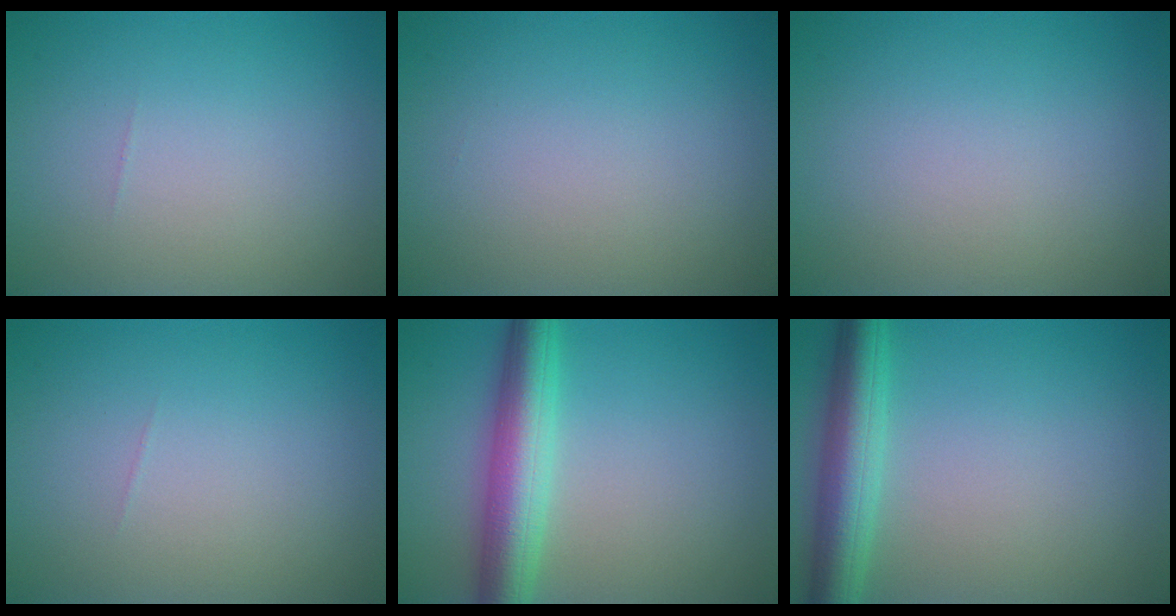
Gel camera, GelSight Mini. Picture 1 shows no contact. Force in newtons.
{"total": 0.0}
{"total": 0.0}
{"total": 0.0}
{"total": 6.1, "press": 6.1, "slide": 0.2}
{"total": 5.2, "press": 5.2, "slide": 0.2}